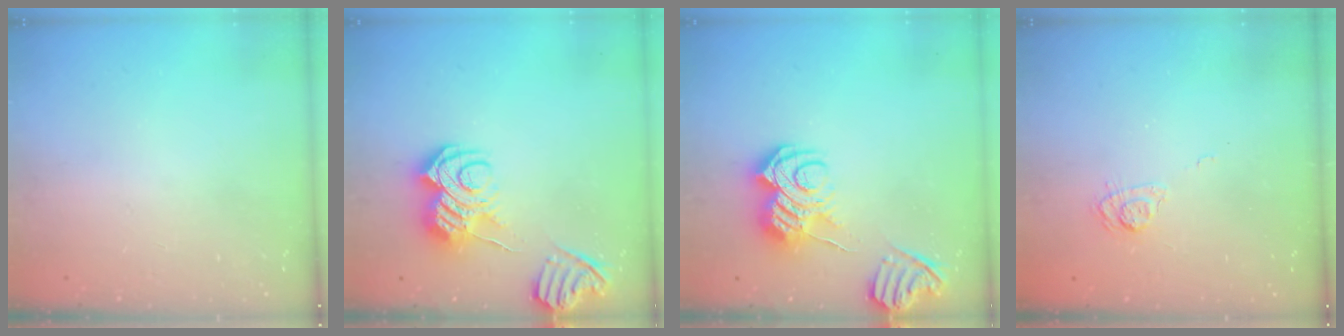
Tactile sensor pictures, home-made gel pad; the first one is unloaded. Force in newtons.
{"total": 11.2, "press": 11.2, "slide": 1.3}
{"total": 11.2, "press": 11.2, "slide": 1.3}
{"total": 4.9, "press": 4.7, "slide": 1.6}